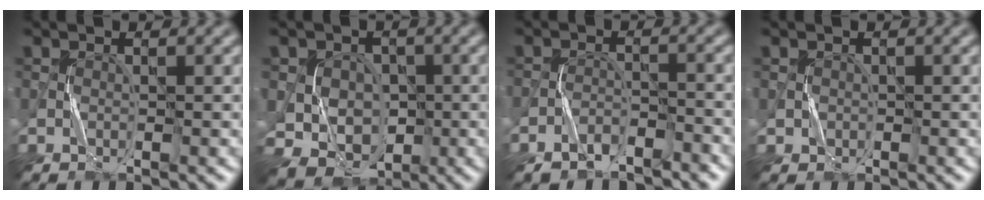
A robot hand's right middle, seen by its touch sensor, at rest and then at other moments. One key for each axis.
{"total": 6.7, "fx": -1.2, "fy": 6.1, "fz": 2.5, "tx": -0.037, "ty": 0.011, "tz": -0.040}
{"total": 3.3, "fx": -2.9, "fy": 1.2, "fz": 0.9, "tx": -0.016, "ty": 0.002, "tz": -0.053}
{"total": 0.6, "fx": -0.1, "fy": 0.6, "fz": -0.2, "tx": 0.008, "ty": -0.002, "tz": 0.008}